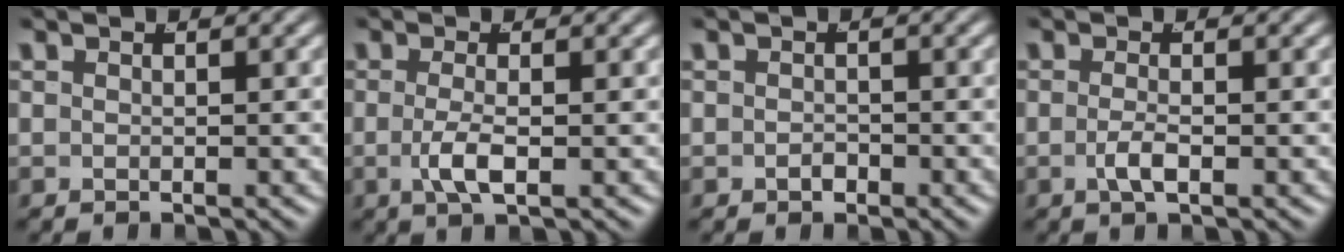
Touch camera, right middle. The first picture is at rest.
{"total": 2.4, "force": [-0.8, 0.1, 2.2], "torque": [-0.047, -0.014, -0.007]}
{"total": 0.8, "force": [-0.7, 0.2, 0.1], "torque": [0.002, -0.010, -0.007]}
{"total": 1.6, "force": [-0.9, -0.1, 1.3], "torque": [-0.027, -0.011, -0.011]}